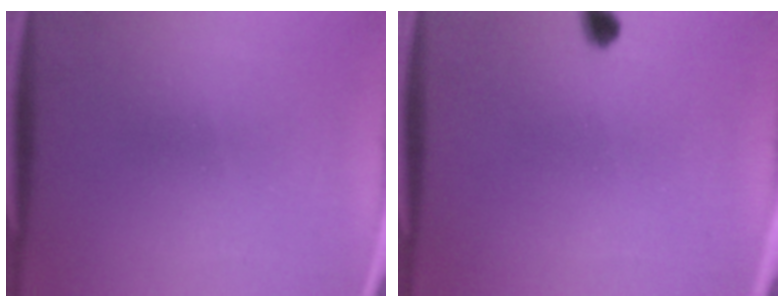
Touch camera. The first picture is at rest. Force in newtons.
{"total": 2.4}